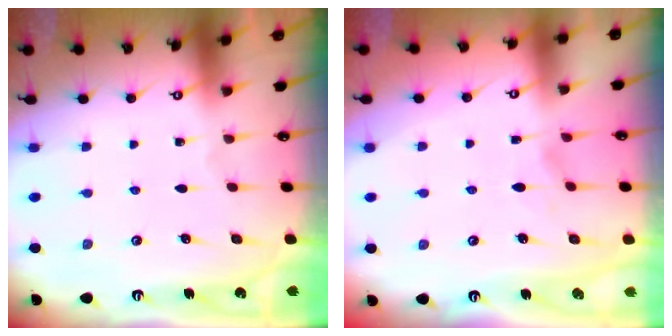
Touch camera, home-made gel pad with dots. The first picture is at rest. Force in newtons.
{"total": 2.8, "press": 2.6, "slide": 1.1}